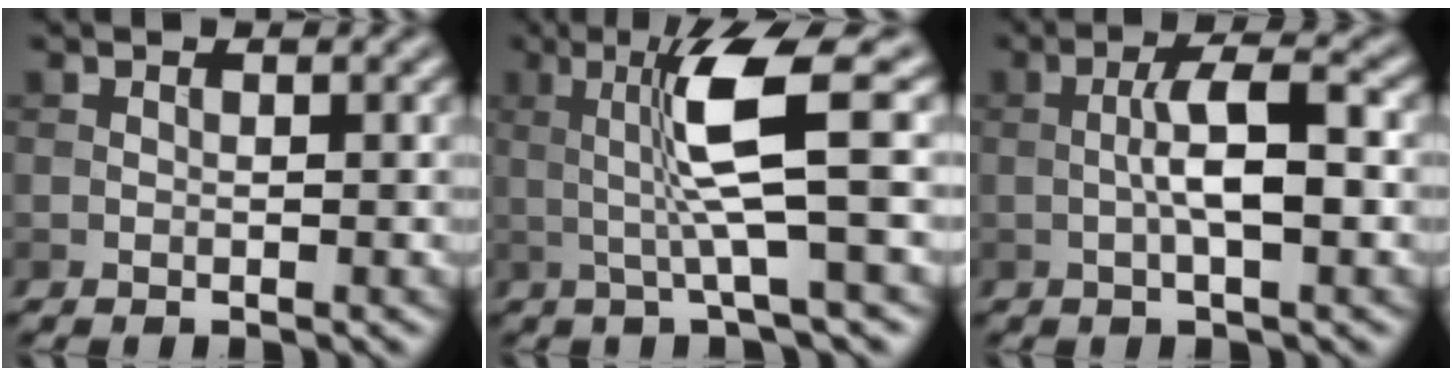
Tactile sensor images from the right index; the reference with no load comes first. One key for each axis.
{"total": 6.2, "fx": 0.8, "fy": 0.5, "fz": 6.2, "tx": -0.122, "ty": 0.003, "tz": 0.017}
{"total": 4.8, "fx": -0.4, "fy": 1.2, "fz": 4.6, "tx": -0.088, "ty": 0.009, "tz": -0.010}